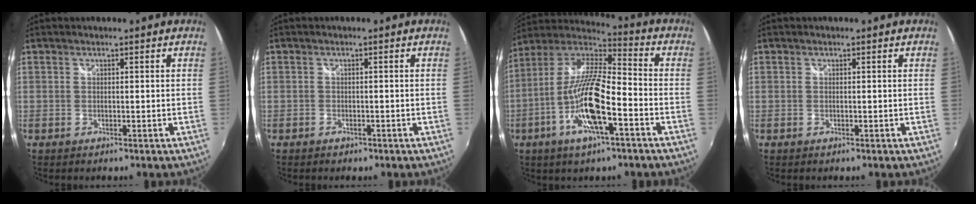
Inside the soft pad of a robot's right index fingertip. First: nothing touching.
{"total": 1.6, "force": [-1.1, 1.0, 0.4], "torque": [-0.010, -0.003, -0.016]}
{"total": 16.8, "force": [-6.6, 4.2, 14.9], "torque": [-0.293, -0.014, -0.130]}
{"total": 0.0}